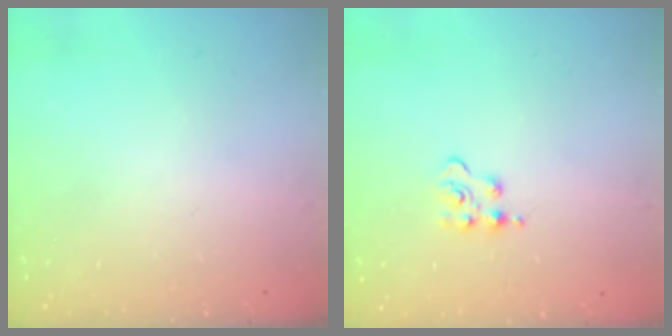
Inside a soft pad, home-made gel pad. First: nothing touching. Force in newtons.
{"total": 3.7, "press": 3.6, "slide": 0.5}